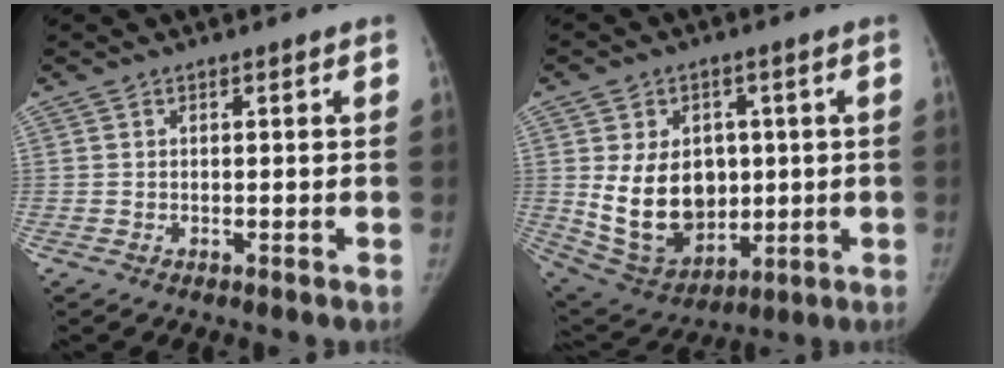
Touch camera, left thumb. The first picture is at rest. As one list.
[{"total": 15.9, "force": [1.0, 11.8, 10.6], "torque": [-0.139, -0.012, 0.048]}]